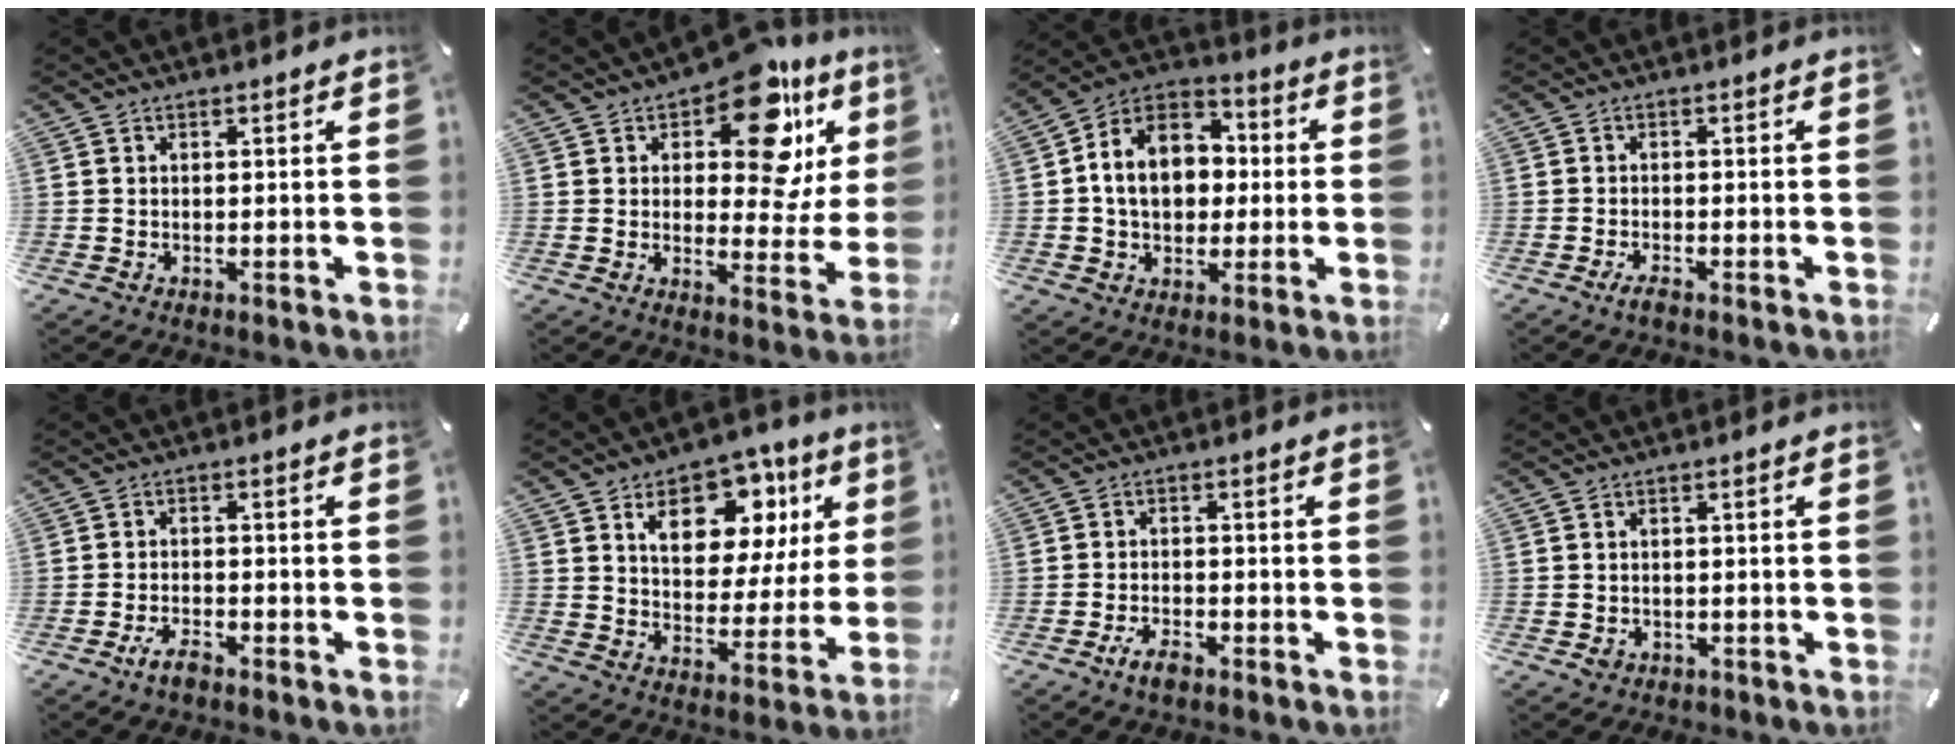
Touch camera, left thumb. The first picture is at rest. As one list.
[{"total": 17.9, "force": [9.5, 8.8, 12.4], "torque": [-0.166, -0.058, 0.154]}, {"total": 12.8, "force": [-0.5, 10.7, 7.0], "torque": [-0.147, 0.005, -0.014]}, {"total": 1.9, "force": [-1.4, 0.5, 1.1], "torque": [-0.020, 0.005, -0.027]}, {"total": 4.2, "force": [-3.0, 1.5, 2.4], "torque": [-0.057, 0.009, -0.061]}, {"total": 16.0, "force": [8.0, 10.2, 9.3], "torque": [-0.133, -0.038, 0.137]}, {"total": 4.1, "force": [-2.8, 1.7, 2.4], "torque": [-0.051, 0.011, -0.055]}, {"total": 2.0, "force": [-0.9, 1.7, 0.7], "torque": [-0.013, 0.004, -0.019]}]